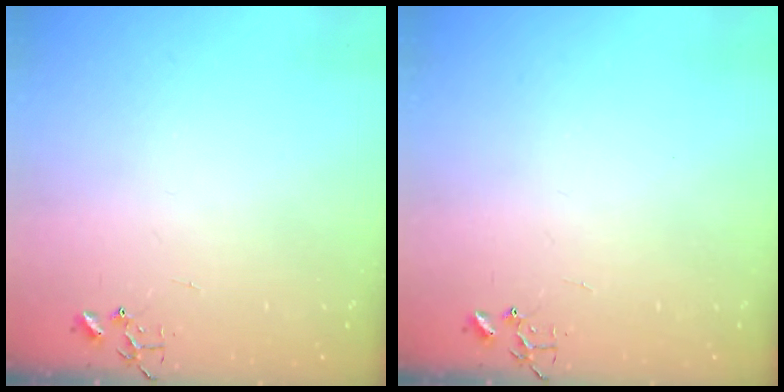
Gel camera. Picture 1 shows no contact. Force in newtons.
{"total": 0.0}